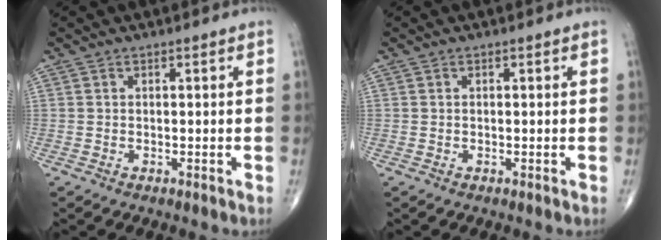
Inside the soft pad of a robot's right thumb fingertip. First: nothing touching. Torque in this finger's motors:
{"motor_torque": [-0.17, -0.12, -0.04, 0.08, -0.04]}